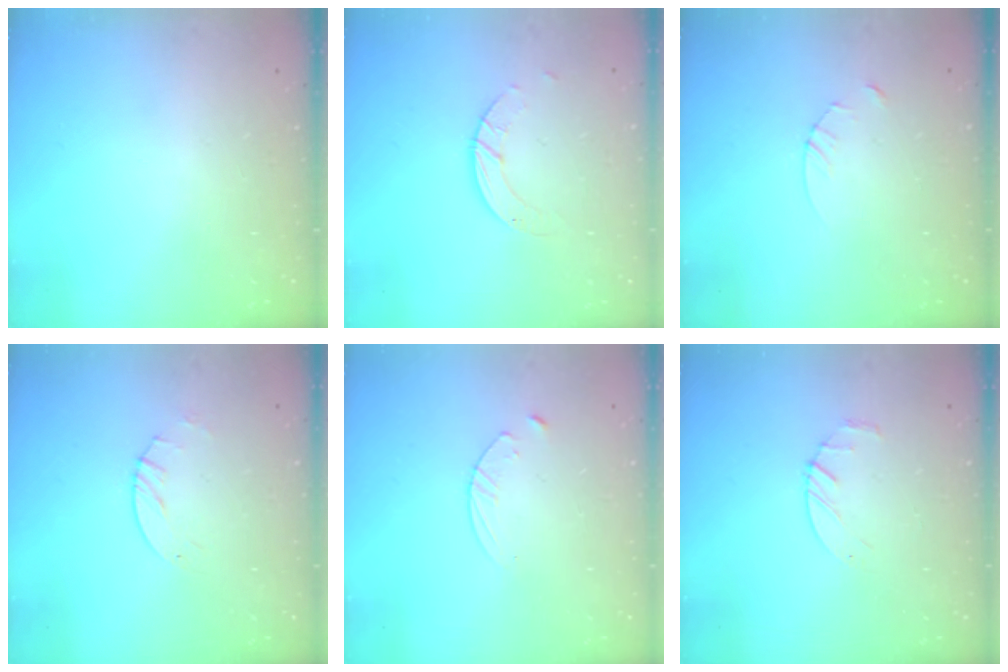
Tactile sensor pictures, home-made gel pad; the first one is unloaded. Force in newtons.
{"total": 3.6, "press": 3.6, "slide": 0.2}
{"total": 3.2, "press": 3.2, "slide": 0.3}
{"total": 2.6, "press": 2.6, "slide": 0.3}
{"total": 3.1, "press": 3.1, "slide": 0.3}
{"total": 2.4, "press": 2.3, "slide": 0.3}